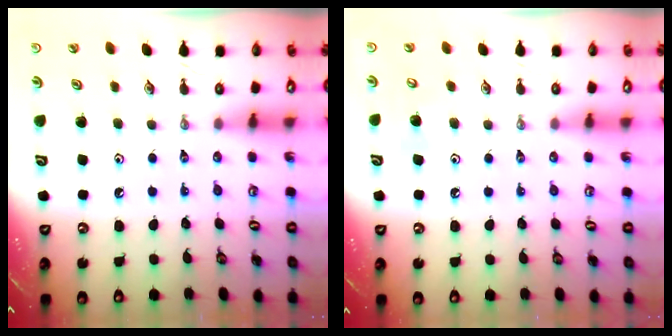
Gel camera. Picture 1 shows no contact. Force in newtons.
{"total": 5.1, "press": 5.1, "slide": 0.4}